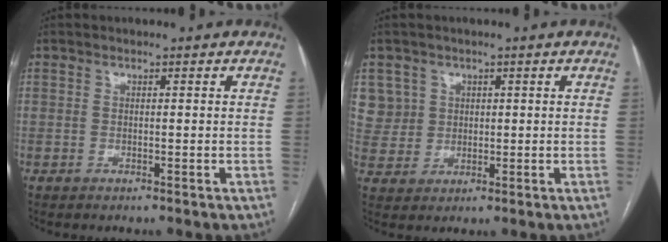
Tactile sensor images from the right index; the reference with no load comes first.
{"total": 6.3, "force": [2.3, 5.9, 0.1], "torque": [0.001, 0.013, 0.057]}